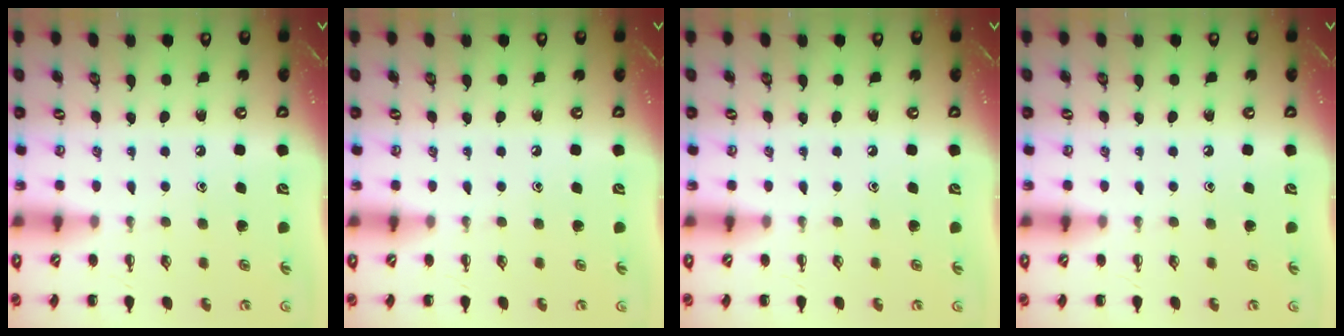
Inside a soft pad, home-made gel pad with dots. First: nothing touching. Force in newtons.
{"total": 0.0}
{"total": 0.0}
{"total": 0.0}